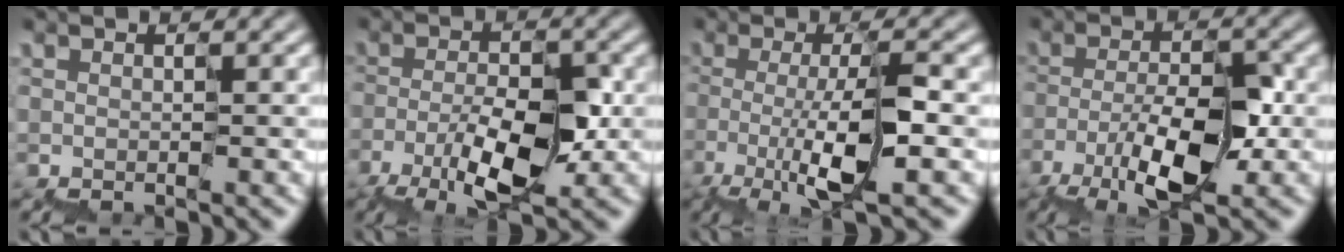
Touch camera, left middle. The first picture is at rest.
{"total": 5.3, "force": [-2.1, 2.1, 4.5], "torque": [-0.078, 0.005, -0.036]}
{"total": 5.7, "force": [-1.2, 1.3, 5.5], "torque": [-0.093, -0.003, -0.021]}
{"total": 5.8, "force": [-2.5, 2.0, 4.8], "torque": [-0.084, 0.009, -0.046]}